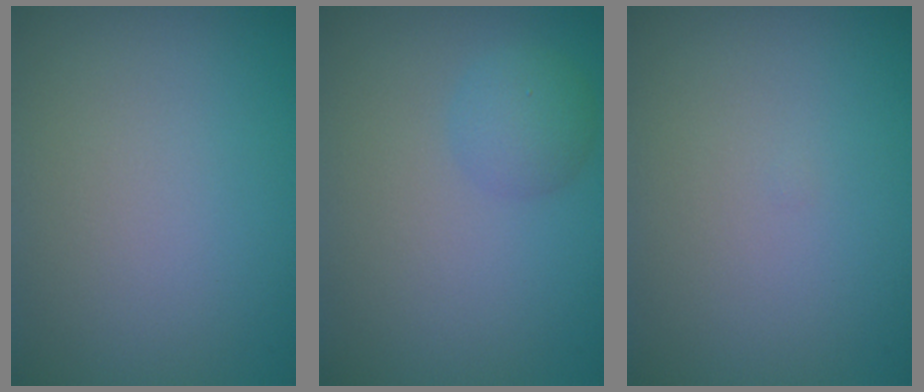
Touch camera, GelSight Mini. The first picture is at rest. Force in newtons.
{"total": 2.0, "press": 2.0, "slide": 0.1}
{"total": 0.0}